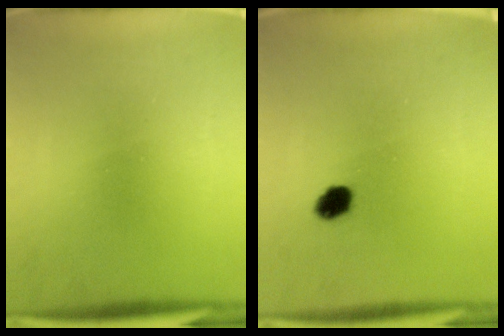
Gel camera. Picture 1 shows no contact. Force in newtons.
{"total": 4.0}